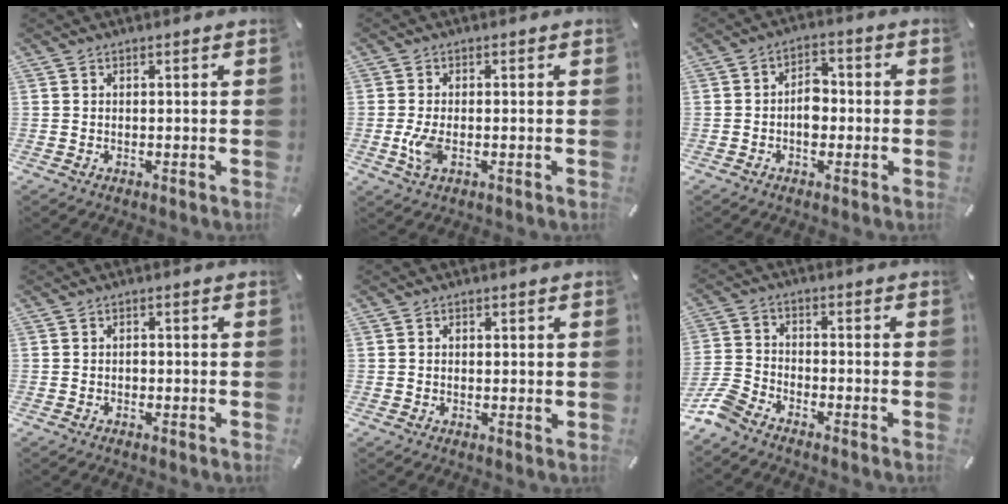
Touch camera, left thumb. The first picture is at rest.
{"total": 4.6, "force": [-1.2, 2.2, 3.9], "torque": [-0.091, -0.005, -0.023]}
{"total": 5.5, "force": [-1.1, 3.7, 3.9], "torque": [-0.054, 0.006, -0.021]}
{"total": 0.7, "force": [-0.3, 0.5, 0.4], "torque": [-0.008, 0.002, -0.007]}
{"total": 0.9, "force": [0.1, 0.8, 0.4], "torque": [-0.008, 0.005, 0.001]}
{"total": 7.1, "force": [-5.9, 2.8, 2.7], "torque": [-0.080, 0.012, -0.121]}